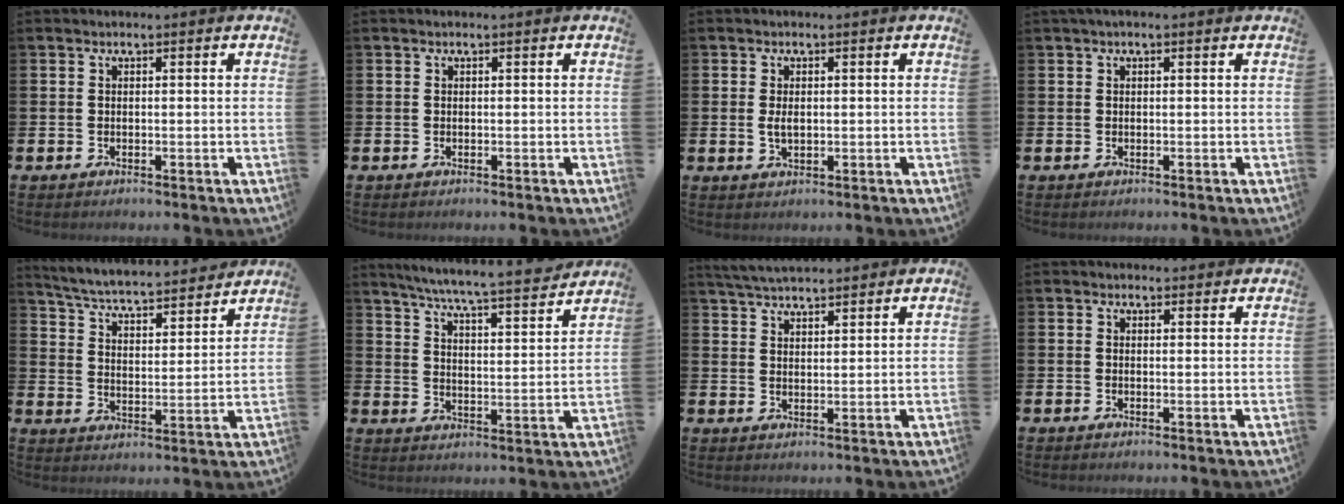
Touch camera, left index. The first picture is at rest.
{"total": 0.0}
{"total": 1.9, "force": [0.1, 1.0, 1.5], "torque": [-0.032, 0.005, 0.000]}
{"total": 0.8, "force": [0.5, 0.1, 0.6], "torque": [-0.011, 0.003, 0.009]}
{"total": 5.5, "force": [5.3, 0.6, 1.3], "torque": [-0.057, -0.047, 0.087]}
{"total": 7.1, "force": [6.7, -0.1, 2.5], "torque": [-0.076, -0.050, 0.113]}
{"total": 4.4, "force": [4.3, 0.6, 0.8], "torque": [-0.027, -0.016, 0.078]}
{"total": 1.1, "force": [1.0, 0.4, 0.1], "torque": [0.005, 0.002, 0.017]}